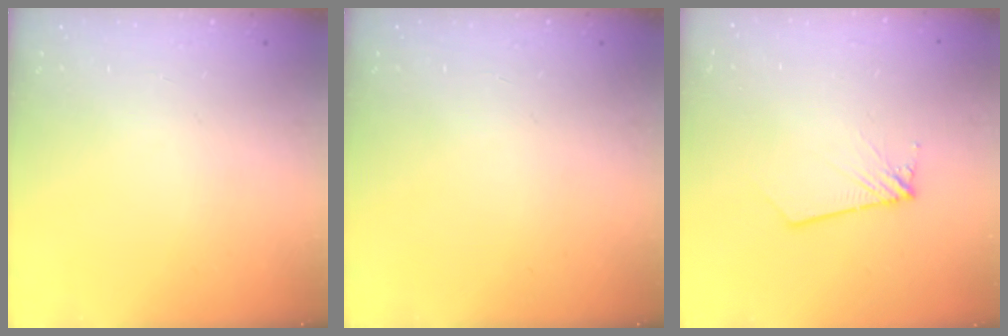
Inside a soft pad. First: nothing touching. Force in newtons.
{"total": 0.0}
{"total": 2.7, "press": 2.7, "slide": 0.2}